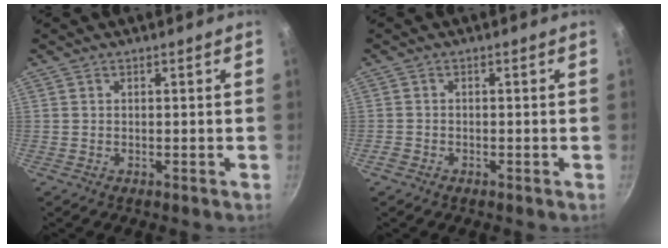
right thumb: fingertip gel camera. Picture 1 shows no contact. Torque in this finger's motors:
{"motor_torque": [-0.13, 0.08, -0.04, 0.00, 0.03]}